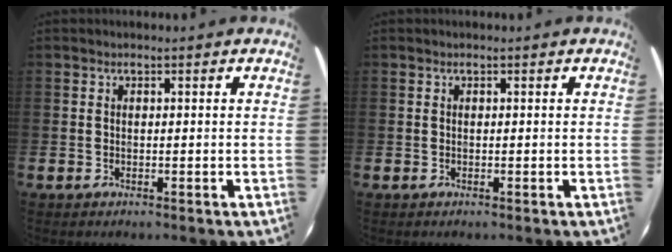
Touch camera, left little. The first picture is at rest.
{"total": 0.0}